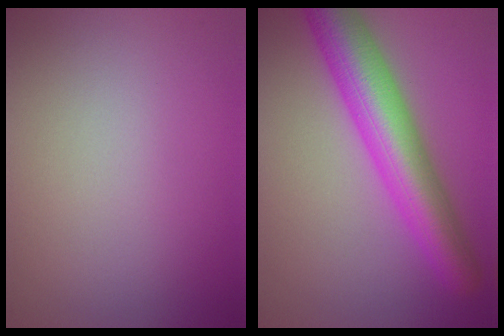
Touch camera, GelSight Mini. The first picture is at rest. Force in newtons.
{"total": 8.2, "press": 8.2, "slide": 0.3}